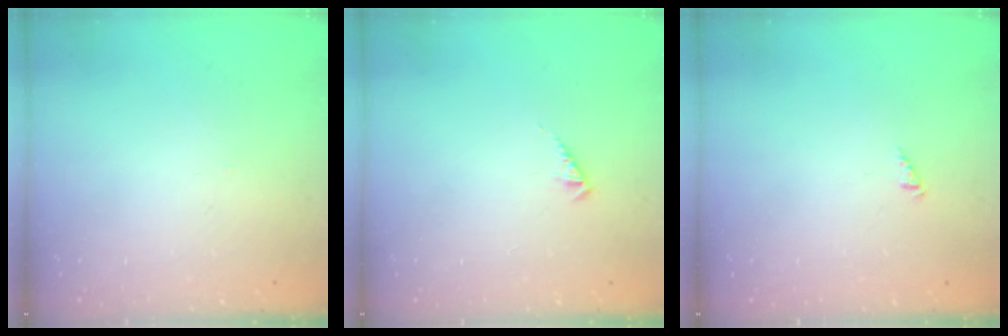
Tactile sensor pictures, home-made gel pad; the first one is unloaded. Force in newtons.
{"total": 1.8, "press": 1.7, "slide": 0.4}
{"total": 0.0}